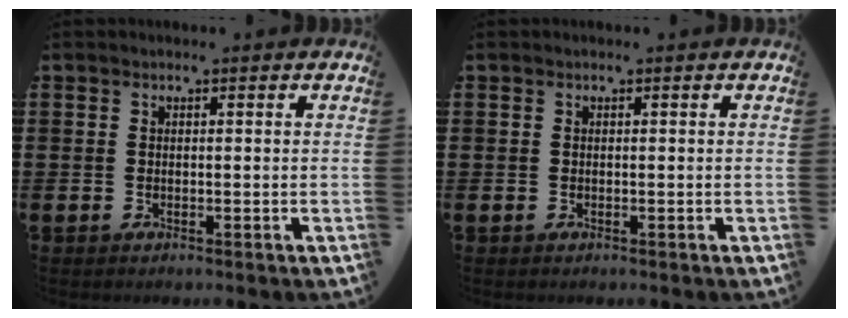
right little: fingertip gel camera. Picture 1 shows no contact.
{"total": 0.0}